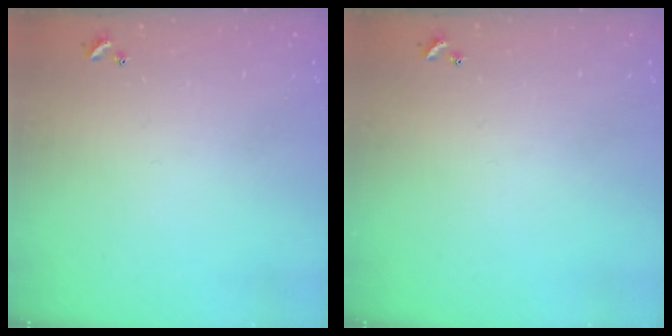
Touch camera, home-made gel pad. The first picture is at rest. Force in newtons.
{"total": 0.0}